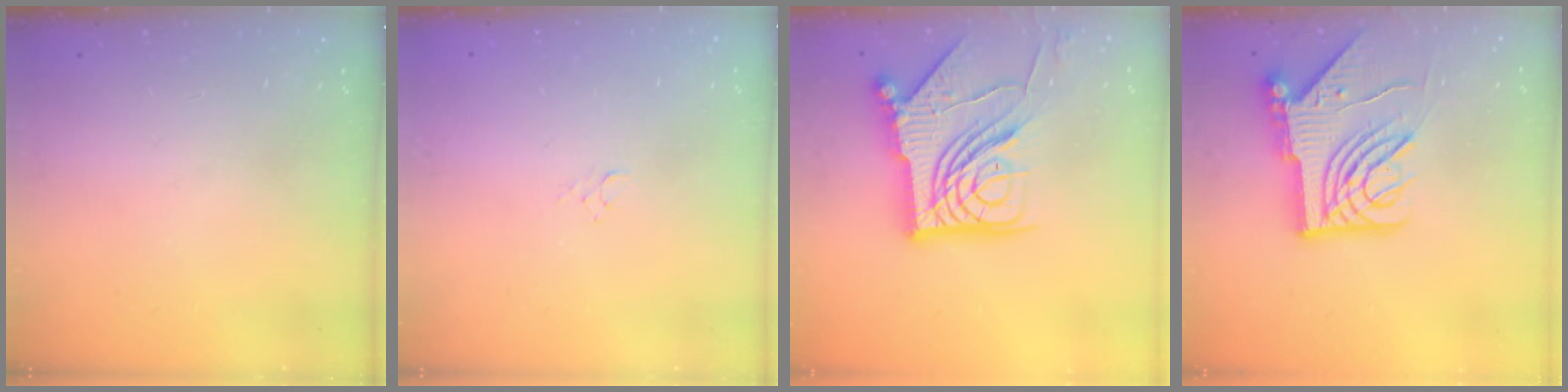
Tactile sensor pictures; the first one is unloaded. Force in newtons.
{"total": 2.9, "press": 2.9, "slide": 0.3}
{"total": 21.3, "press": 21.2, "slide": 2.4}
{"total": 12.2, "press": 12.1, "slide": 1.4}